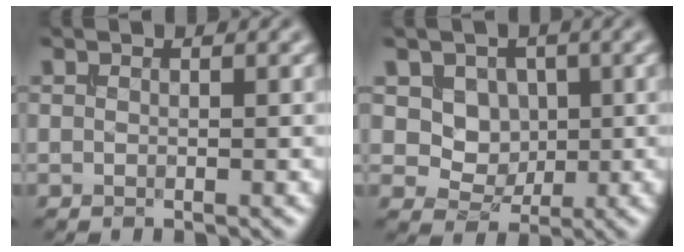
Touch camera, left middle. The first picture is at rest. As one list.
[{"total": 4.4, "force": [1.2, 3.6, 2.1], "torque": [-0.048, -0.012, 0.033]}]